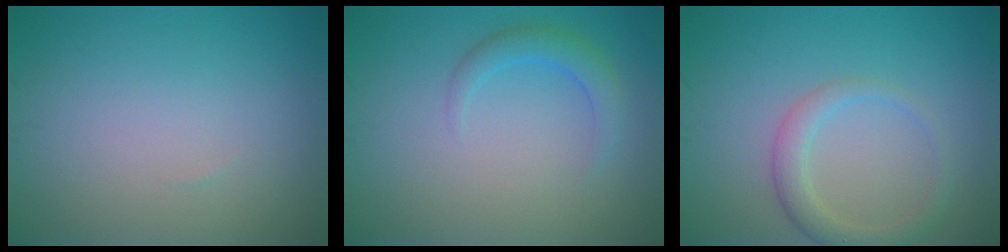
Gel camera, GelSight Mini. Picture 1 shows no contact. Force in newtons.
{"total": 2.1, "press": 2.1, "slide": 0.3}
{"total": 2.5, "press": 2.5, "slide": 0.2}